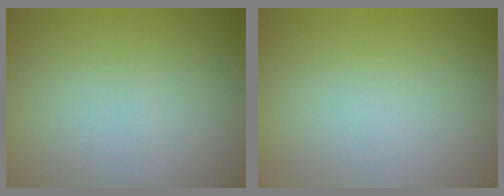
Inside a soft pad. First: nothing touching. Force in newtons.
{"total": 0.0}